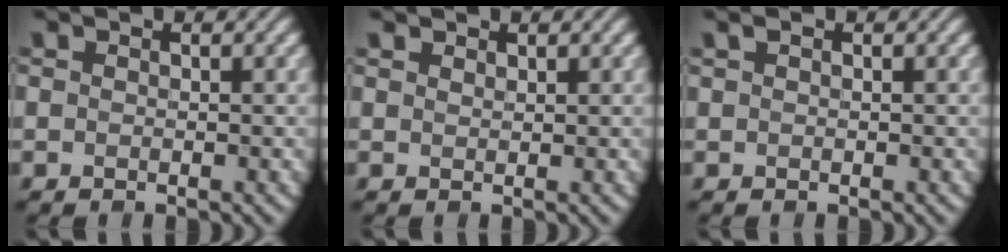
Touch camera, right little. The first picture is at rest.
{"total": 1.0, "force": [1.0, 0.2, 0.2], "torque": [-0.007, -0.002, 0.021]}
{"total": 0.6, "force": [0.3, 0.2, 0.5], "torque": [-0.010, 0.003, 0.007]}